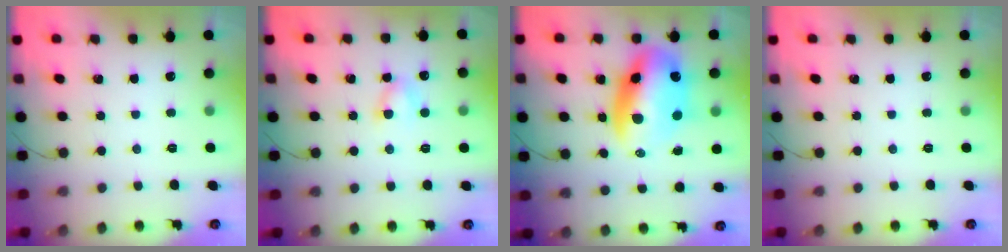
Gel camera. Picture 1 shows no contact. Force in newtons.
{"total": 4.3, "press": 4.2, "slide": 0.7}
{"total": 15.1, "press": 14.6, "slide": 3.9}
{"total": 0.0}